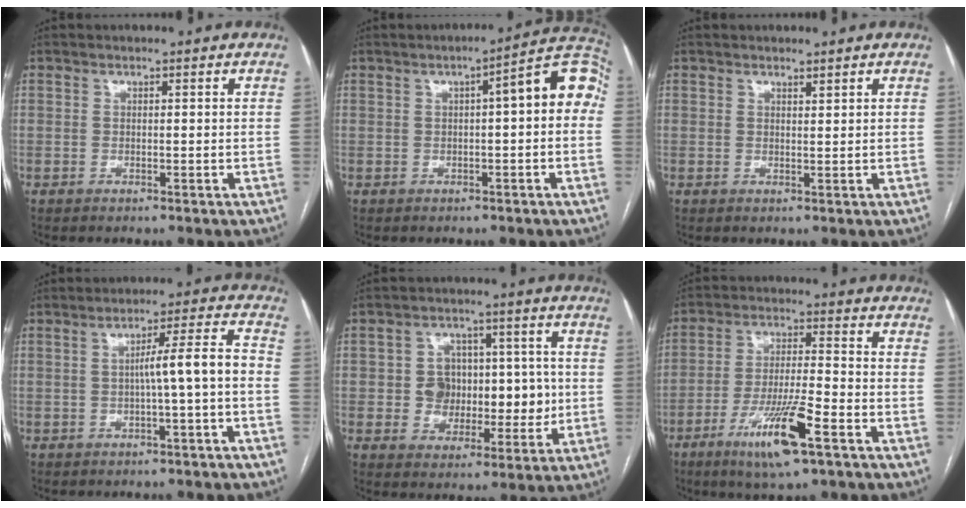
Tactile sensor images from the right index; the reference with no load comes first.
{"total": 8.9, "force": [1.0, 1.8, 8.6], "torque": [-0.106, 0.036, 0.005]}
{"total": 0.9, "force": [0.8, 0.0, 0.3], "torque": [-0.007, -0.005, 0.015]}
{"total": 6.2, "force": [-1.1, -0.4, 6.1], "torque": [-0.091, 0.019, -0.014]}
{"total": 9.2, "force": [0.1, 7.7, 5.1], "torque": [-0.065, 0.033, 0.011]}
{"total": 12.0, "force": [-6.3, 1.1, 10.2], "torque": [-0.191, -0.018, -0.111]}